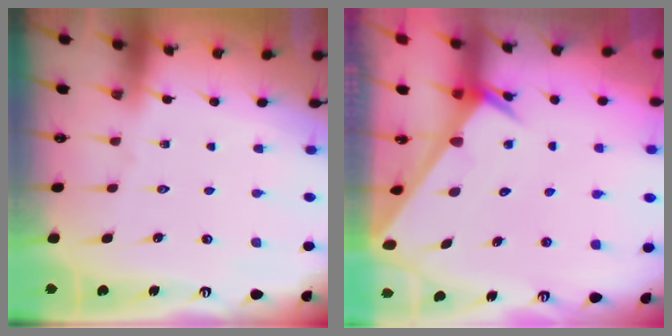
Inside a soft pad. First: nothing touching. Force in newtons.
{"total": 2.4, "press": 2.4, "slide": 0.0}